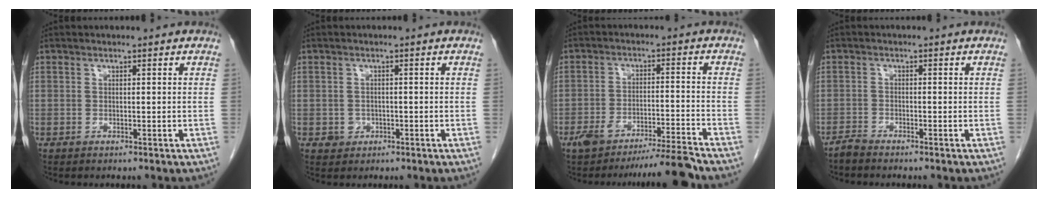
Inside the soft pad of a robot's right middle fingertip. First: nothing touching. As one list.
[{"total": 1.8, "force": [-0.6, 1.7, 0.4], "torque": [-0.002, 0.006, -0.004]}, {"total": 7.8, "force": [-7.0, -1.0, 3.3], "torque": [-0.049, 0.000, -0.117]}, {"total": 1.5, "force": [-1.5, 0.0, 0.3], "torque": [-0.009, -0.003, -0.029]}]